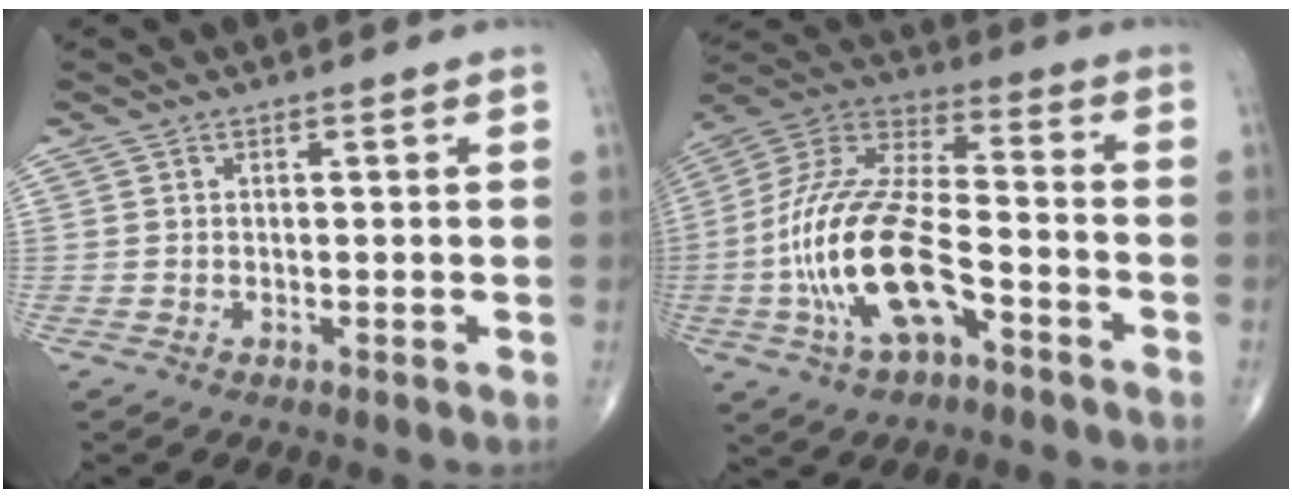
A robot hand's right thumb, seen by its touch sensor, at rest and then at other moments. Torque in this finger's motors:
{"motor_torque": [2.49, 2.52, 2.27, -0.50, 0.68]}